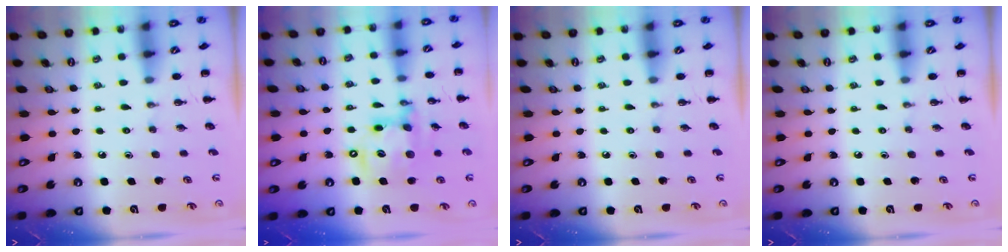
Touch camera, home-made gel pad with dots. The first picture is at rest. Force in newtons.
{"total": 15.0, "press": 14.7, "slide": 3.2}
{"total": 0.0}
{"total": 0.0}